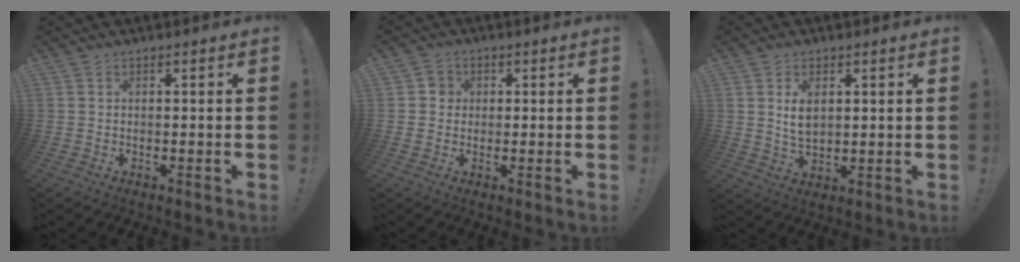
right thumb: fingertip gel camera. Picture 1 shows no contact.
{"total": 3.1, "force": [-0.2, 3.0, 0.9], "torque": [-0.013, 0.009, -0.004]}
{"total": 5.6, "force": [1.8, 3.2, 4.2], "torque": [-0.062, -0.010, 0.026]}